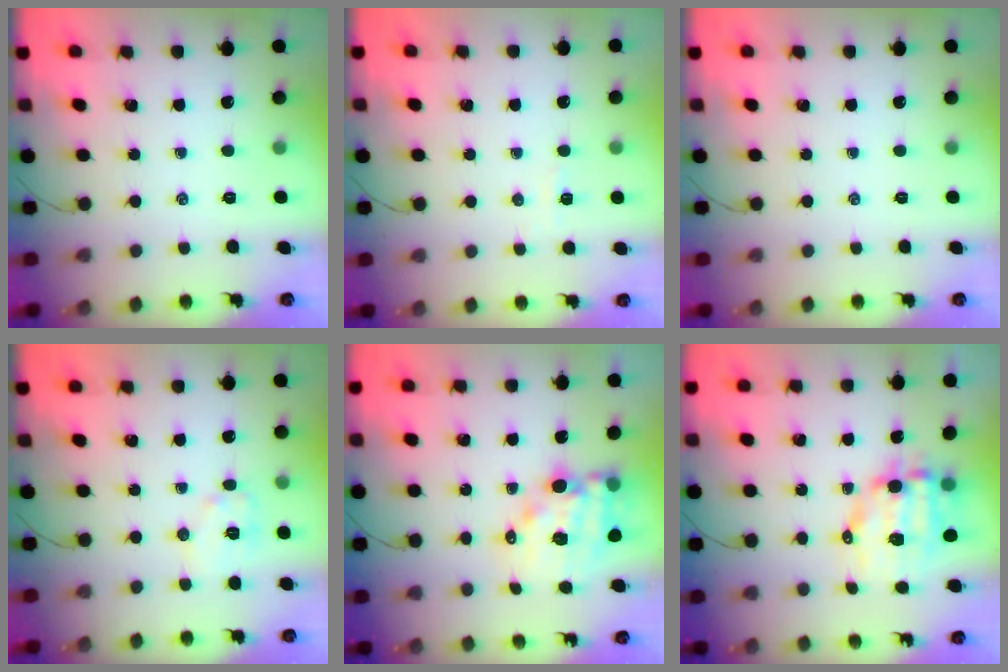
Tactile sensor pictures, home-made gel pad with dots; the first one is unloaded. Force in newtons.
{"total": 2.4, "press": 2.3, "slide": 0.6}
{"total": 0.0}
{"total": 8.1, "press": 8.1, "slide": 0.4}
{"total": 13.1, "press": 12.6, "slide": 3.4}
{"total": 9.9, "press": 9.7, "slide": 2.2}